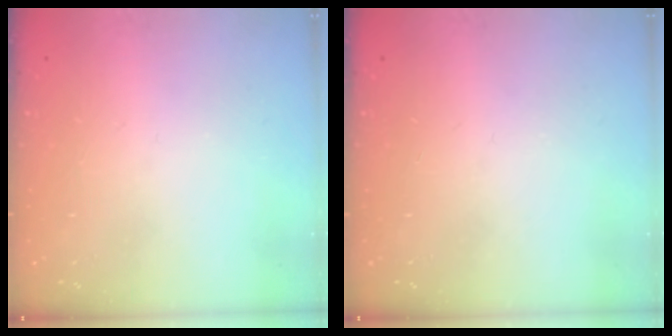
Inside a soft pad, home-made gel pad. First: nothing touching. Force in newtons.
{"total": 0.0}